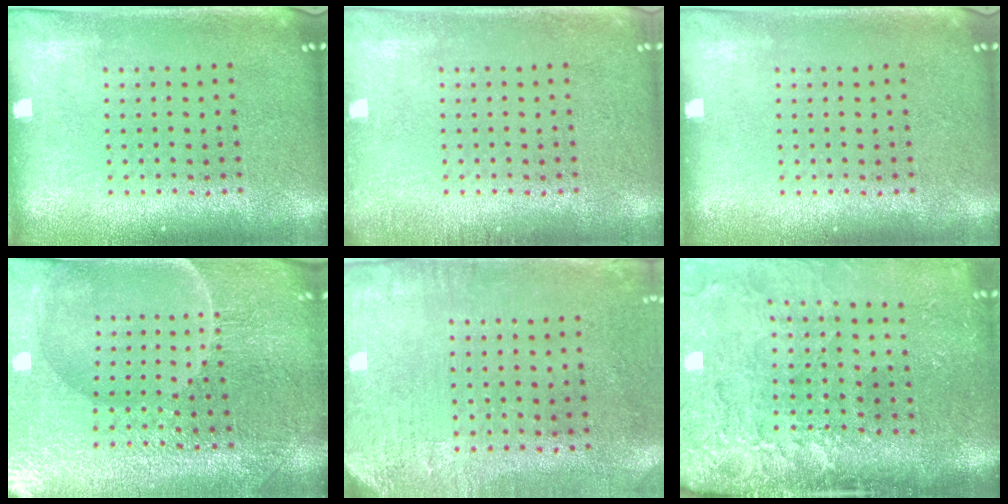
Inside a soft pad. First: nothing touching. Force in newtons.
{"total": 0.8, "press": 0.8, "slide": 0.0}
{"total": 0.0}
{"total": 4.2, "press": 4.1, "slide": 0.7}
{"total": 3.3, "press": 2.6, "slide": 2.0}
{"total": 4.5, "press": 3.6, "slide": 2.6}